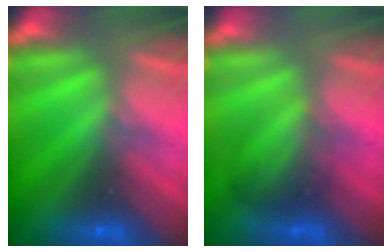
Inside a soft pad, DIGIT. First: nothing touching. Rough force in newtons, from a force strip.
{"total": 1.8}